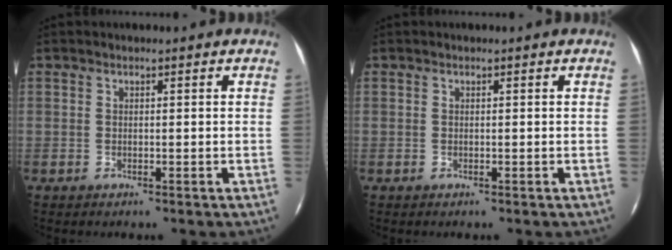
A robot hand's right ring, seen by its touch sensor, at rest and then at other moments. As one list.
[{"total": 0.0}]